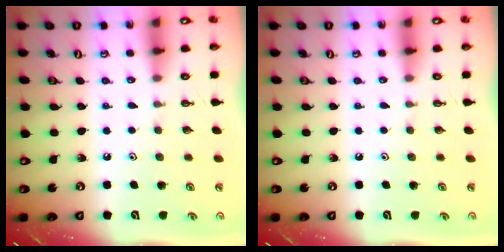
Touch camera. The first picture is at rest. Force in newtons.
{"total": 0.0}